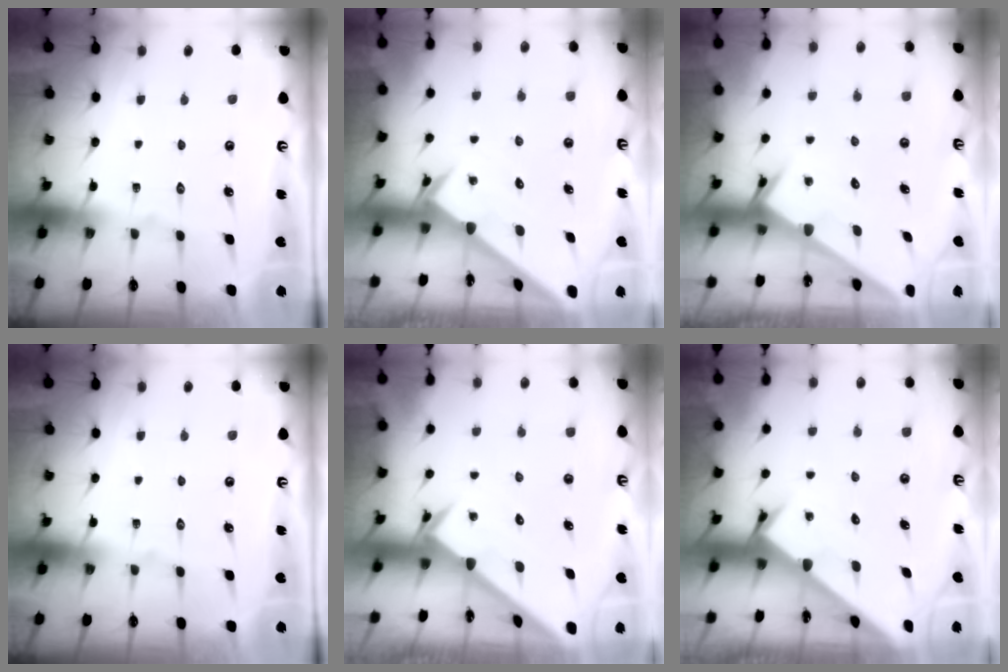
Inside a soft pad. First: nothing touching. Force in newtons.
{"total": 2.5, "press": 2.5, "slide": 0.2}
{"total": 2.4, "press": 2.4, "slide": 0.1}
{"total": 0.0}
{"total": 2.5, "press": 2.5, "slide": 0.2}
{"total": 2.3, "press": 2.3, "slide": 0.1}